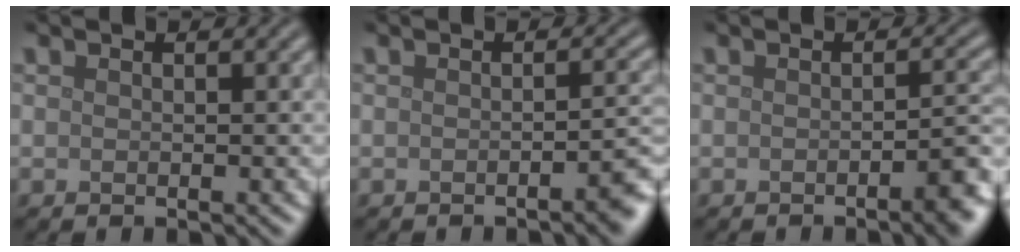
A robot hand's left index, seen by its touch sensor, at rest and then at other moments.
{"total": 2.4, "force": [-1.2, 0.5, 2.0], "torque": [-0.020, 0.003, -0.021]}
{"total": 3.4, "force": [-1.6, 0.8, 2.9], "torque": [-0.033, 0.001, -0.028]}